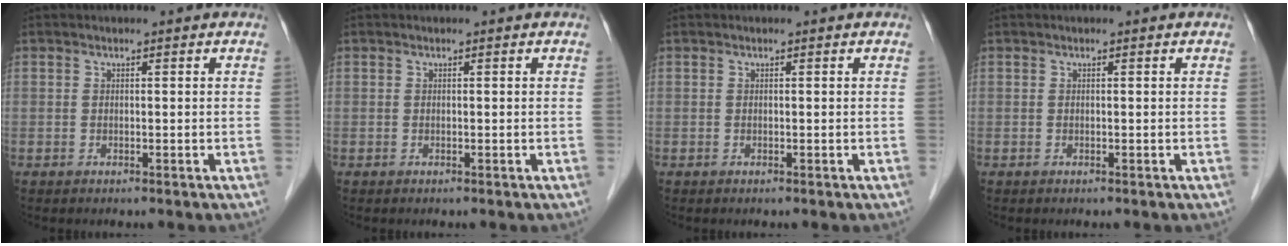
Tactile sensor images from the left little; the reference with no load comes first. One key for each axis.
{"total": 0.0}
{"total": 0.0}
{"total": 0.0}